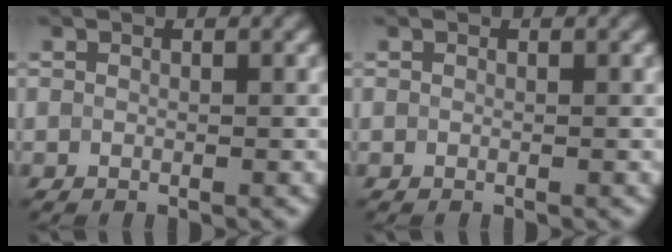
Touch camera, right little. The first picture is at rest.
{"total": 0.0}